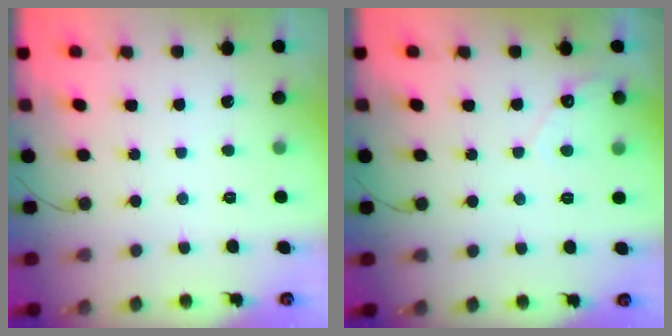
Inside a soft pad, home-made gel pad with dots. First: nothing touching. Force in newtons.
{"total": 4.4, "press": 4.4, "slide": 0.4}